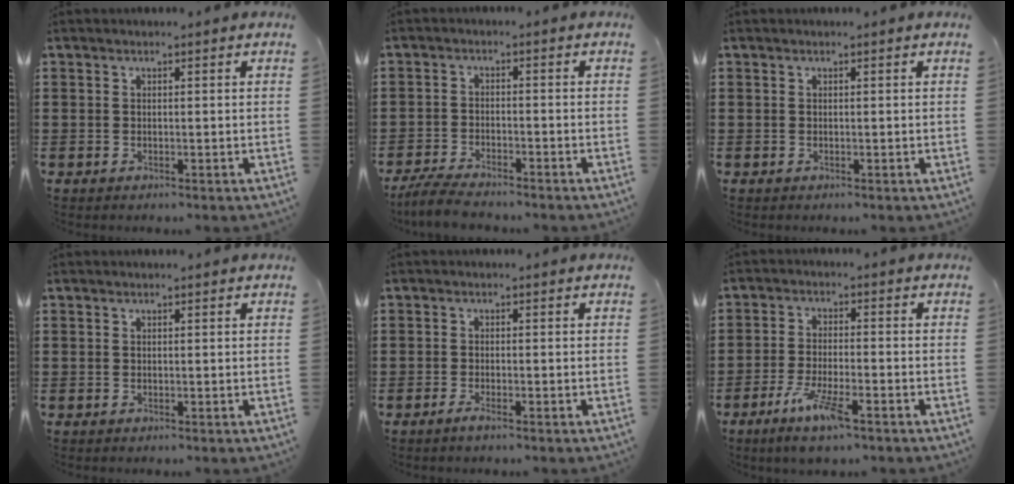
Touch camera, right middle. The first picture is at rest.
{"total": 4.0, "force": [-3.7, 0.2, 1.4], "torque": [-0.046, -0.011, -0.079]}
{"total": 0.0}
{"total": 0.0}
{"total": 1.3, "force": [-0.9, 0.1, 0.9], "torque": [-0.024, -0.006, -0.018]}
{"total": 6.4, "force": [-4.0, 1.1, 4.9], "torque": [-0.095, -0.008, -0.070]}